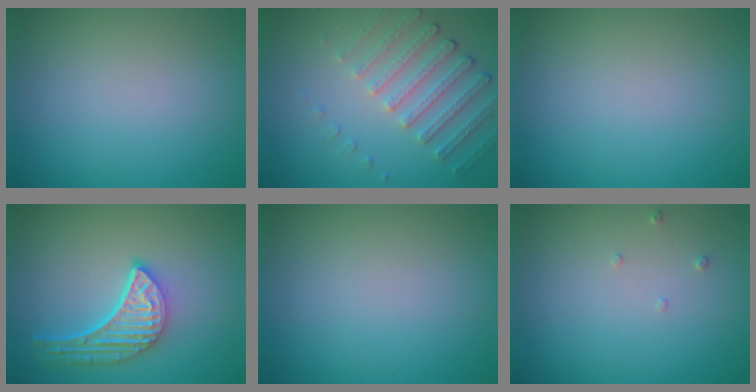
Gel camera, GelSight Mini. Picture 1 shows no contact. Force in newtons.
{"total": 4.5, "press": 3.4, "slide": 3.0}
{"total": 0.0}
{"total": 5.0, "press": 3.9, "slide": 3.2}
{"total": 0.0}
{"total": 0.7, "press": 0.7, "slide": 0.2}